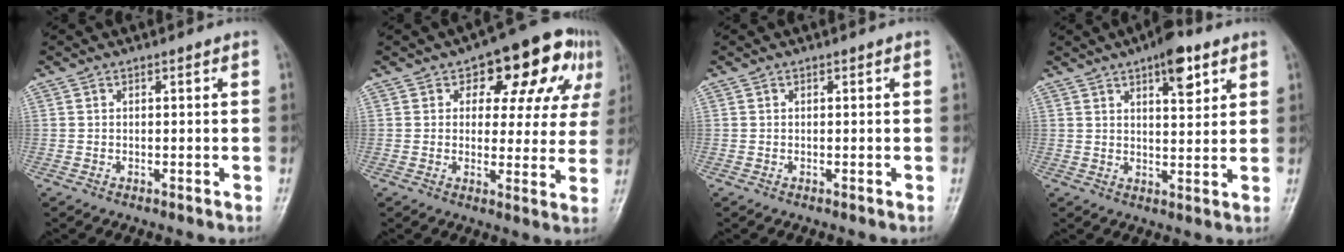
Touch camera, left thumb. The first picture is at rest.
{"total": 14.6, "force": [6.2, 8.6, 10.0], "torque": [-0.059, 0.006, 0.076]}
{"total": 0.0}
{"total": 8.1, "force": [4.4, 3.3, 5.9], "torque": [-0.063, -0.019, 0.060]}